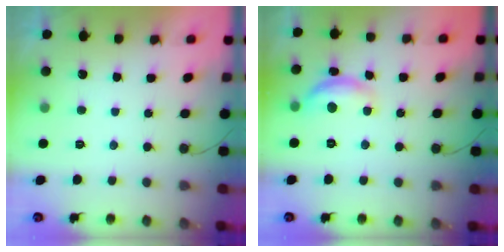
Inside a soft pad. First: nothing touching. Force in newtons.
{"total": 10.9, "press": 10.9, "slide": 0.6}